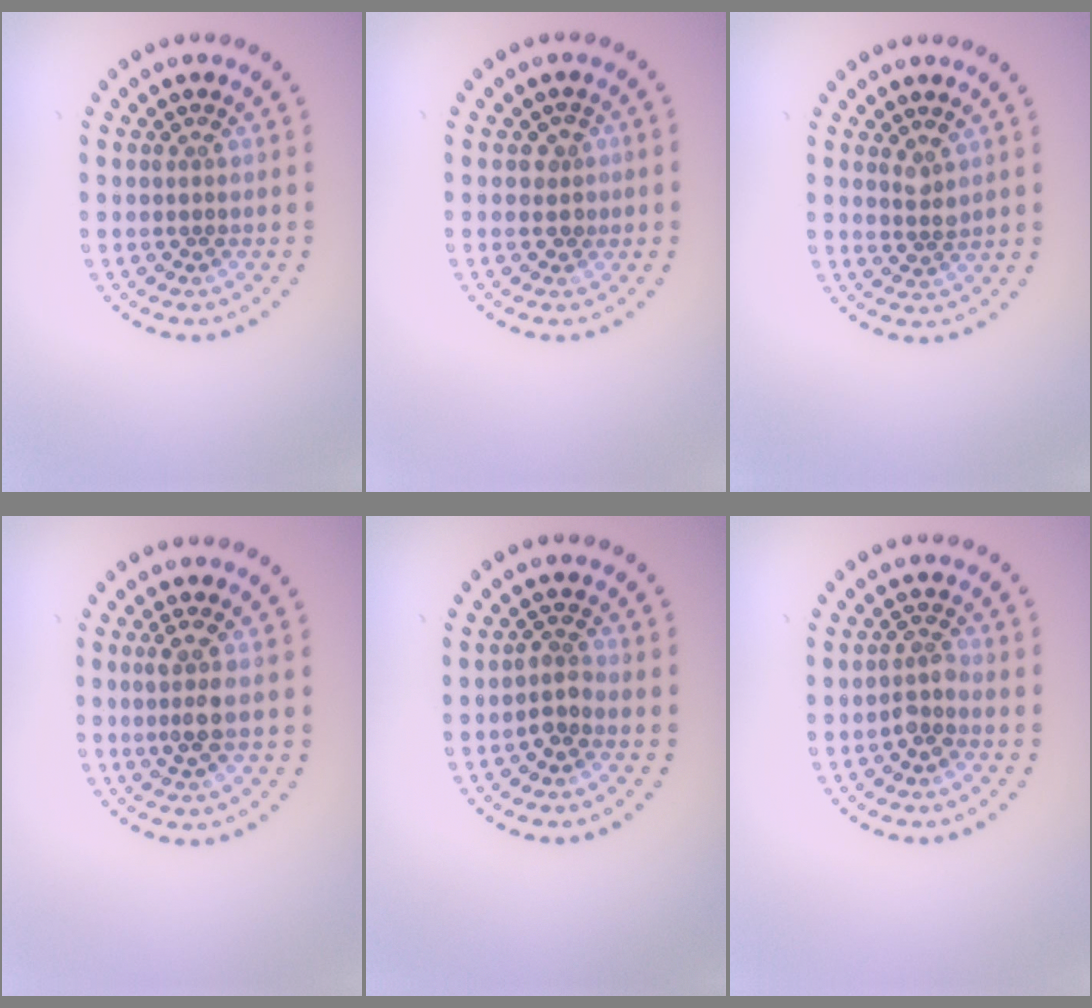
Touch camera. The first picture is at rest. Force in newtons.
{"total": 1.6, "press": 1.3, "slide": 0.9}
{"total": 1.3, "press": 1.1, "slide": 0.6}
{"total": 2.1, "press": 1.8, "slide": 1.1}
{"total": 1.6, "press": 1.3, "slide": 1.0}
{"total": 1.8, "press": 1.3, "slide": 1.2}